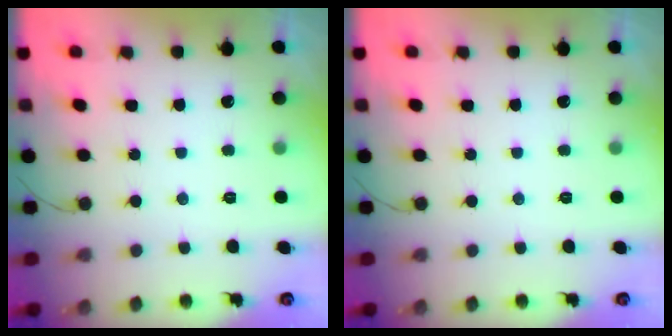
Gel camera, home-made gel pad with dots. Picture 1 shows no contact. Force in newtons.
{"total": 0.0}